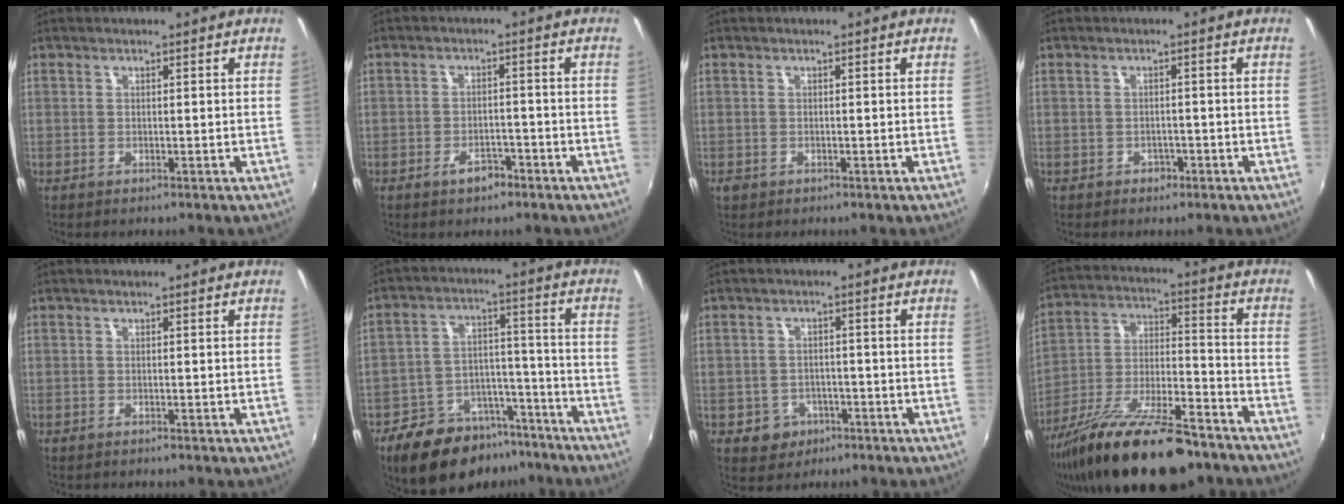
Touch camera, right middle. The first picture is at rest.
{"total": 3.7, "force": [-2.6, 1.8, 2.0], "torque": [-0.041, 0.000, -0.038]}
{"total": 1.2, "force": [-0.7, 0.9, 0.4], "torque": [-0.009, -0.003, -0.013]}
{"total": 2.0, "force": [-1.1, 1.5, 0.4], "torque": [-0.009, 0.000, -0.014]}
{"total": 0.5, "force": [-0.5, 0.2, 0.0], "torque": [-0.002, -0.003, -0.010]}
{"total": 16.2, "force": [-11.6, 8.9, 7.1], "torque": [-0.145, 0.030, -0.162]}
{"total": 5.4, "force": [-2.5, 4.6, 1.2], "torque": [-0.038, 0.008, -0.030]}
{"total": 23.8, "force": [-16.4, 7.7, 15.4], "torque": [-0.281, -0.030, -0.263]}